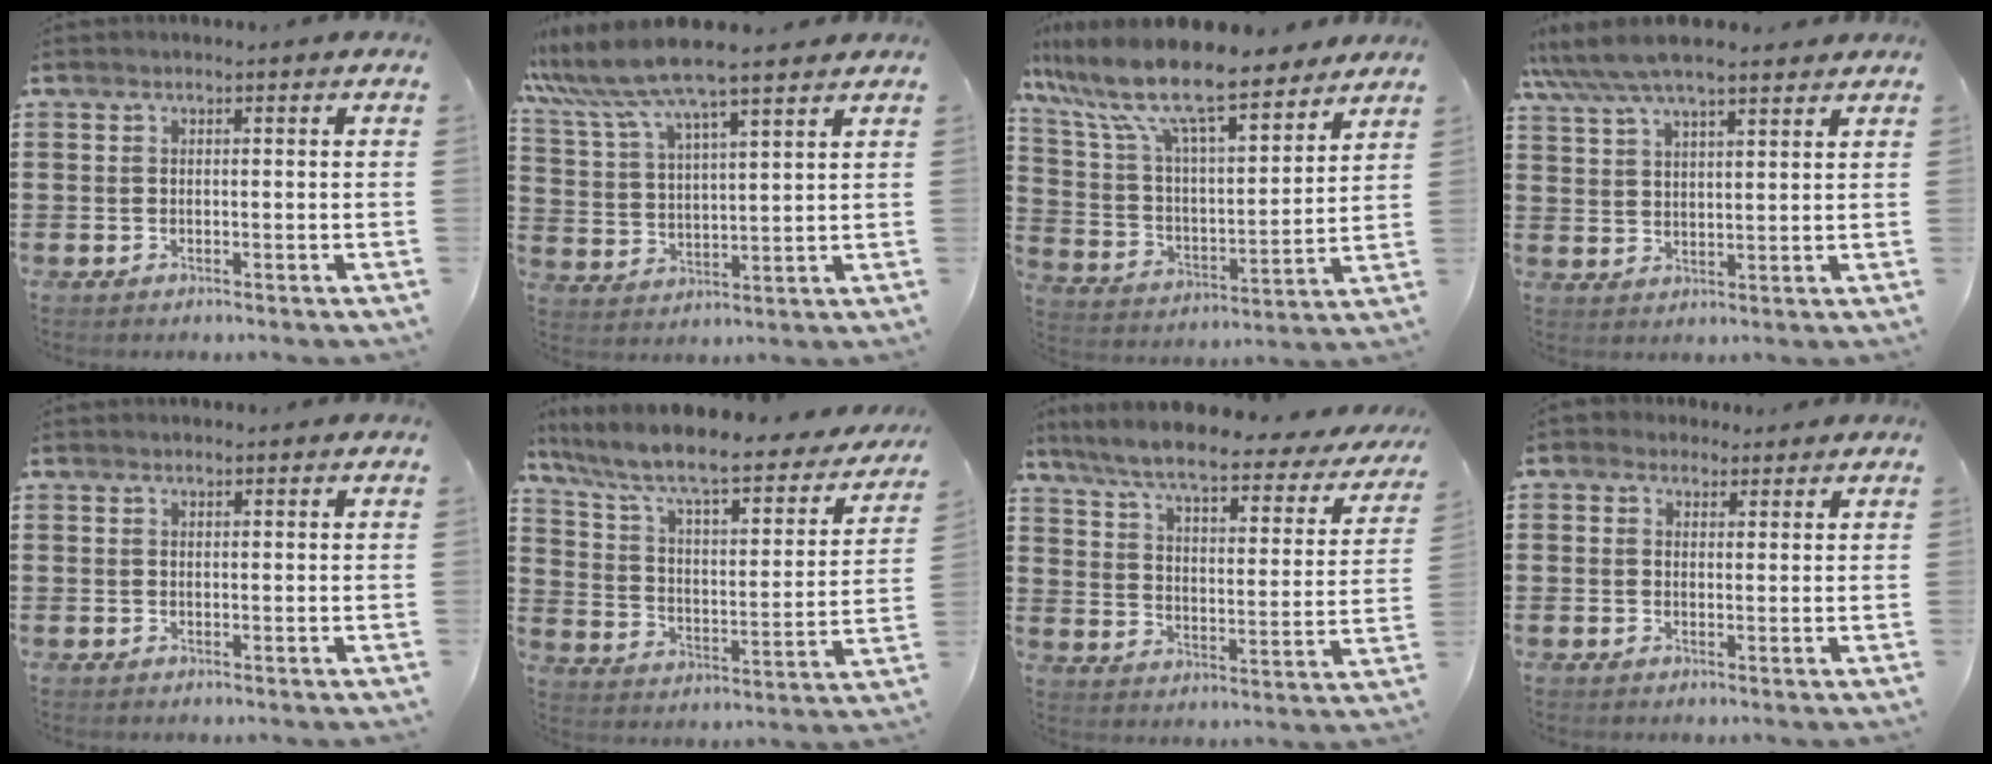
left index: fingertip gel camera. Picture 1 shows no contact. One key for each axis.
{"total": 8.5, "fx": 7.3, "fy": 0.6, "fz": 4.3, "tx": -0.109, "ty": -0.028, "tz": 0.128}
{"total": 11.8, "fx": 9.8, "fy": 1.9, "fz": 6.3, "tx": -0.159, "ty": -0.058, "tz": 0.169}
{"total": 6.7, "fx": 5.8, "fy": 1.5, "fz": 3.0, "tx": -0.075, "ty": -0.013, "tz": 0.105}
{"total": 0.6, "fx": 0.6, "fy": 0.2, "fz": 0.0, "tx": -0.001, "ty": 0.001, "tz": 0.012}
{"total": 8.3, "fx": 6.7, "fy": 1.3, "fz": 4.8, "tx": -0.122, "ty": -0.049, "tz": 0.107}
{"total": 6.9, "fx": 5.7, "fy": 0.6, "fz": 3.9, "tx": -0.100, "ty": -0.037, "tz": 0.094}
{"total": 2.3, "fx": 1.5, "fy": 1.8, "fz": 0.0, "tx": -0.009, "ty": 0.009, "tz": 0.028}